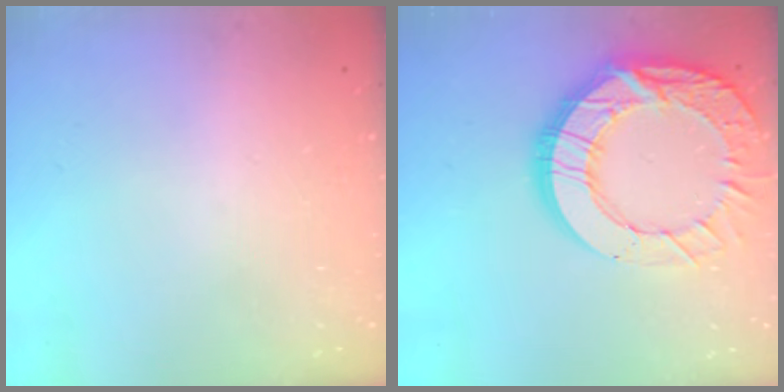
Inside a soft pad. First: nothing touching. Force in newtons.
{"total": 22.1, "press": 22.0, "slide": 2.0}